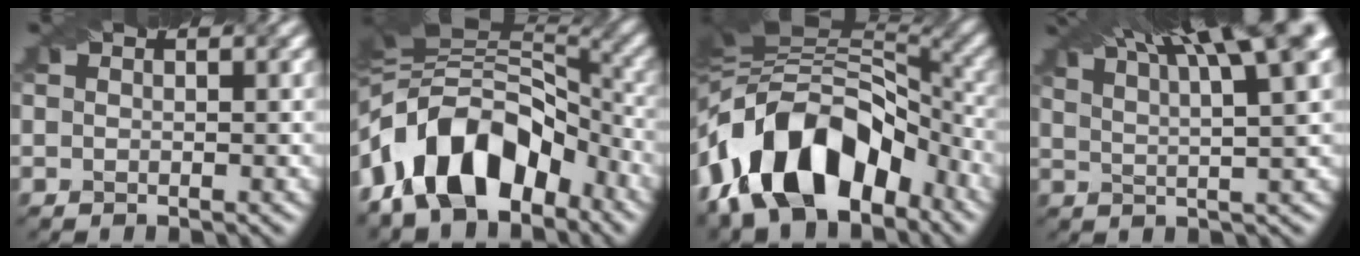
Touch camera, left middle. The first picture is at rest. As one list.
[{"total": 12.7, "force": [-5.1, 7.2, 9.2], "torque": [-0.141, 0.024, -0.098]}, {"total": 14.1, "force": [-5.5, 7.6, 10.4], "torque": [-0.163, 0.019, -0.105]}, {"total": 14.1, "force": [8.7, 4.1, 10.2], "torque": [-0.128, 0.049, 0.094]}]